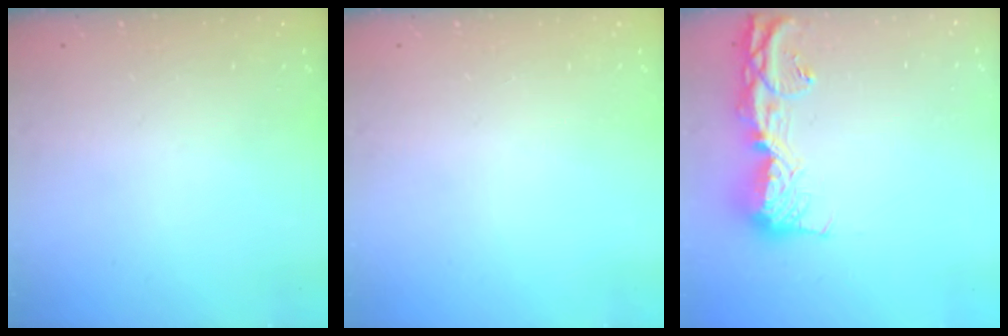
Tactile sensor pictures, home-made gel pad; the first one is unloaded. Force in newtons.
{"total": 0.0}
{"total": 14.4, "press": 14.3, "slide": 1.5}